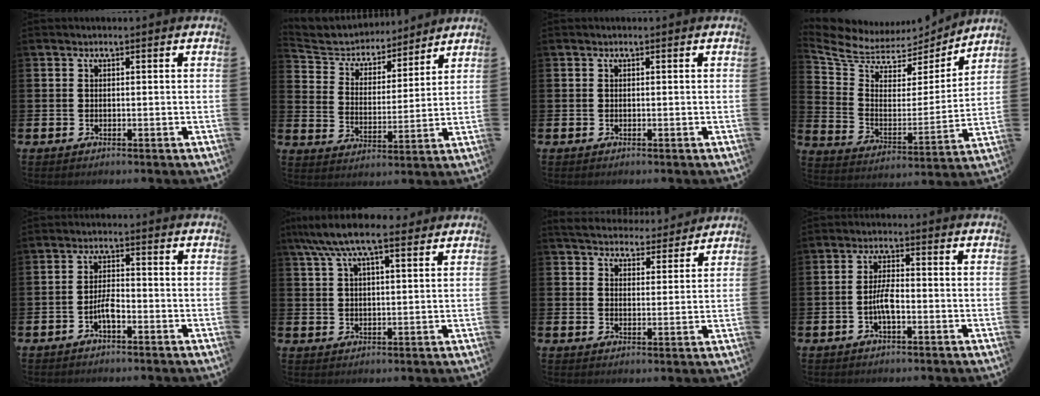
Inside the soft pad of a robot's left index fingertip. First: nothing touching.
{"total": 5.4, "force": [5.0, 2.1, 0.4], "torque": [-0.046, -0.037, 0.083]}
{"total": 0.0}
{"total": 6.9, "force": [6.3, 2.5, 0.6], "torque": [-0.061, -0.052, 0.107]}
{"total": 2.7, "force": [-1.3, 0.8, 2.2], "torque": [-0.048, 0.008, -0.023]}
{"total": 7.9, "force": [6.5, 1.9, 4.1], "torque": [-0.095, -0.012, 0.119]}
{"total": 5.1, "force": [5.0, 1.0, 0.1], "torque": [-0.023, -0.039, 0.088]}
{"total": 3.3, "force": [-1.0, 1.1, 2.9], "torque": [-0.068, 0.006, -0.020]}